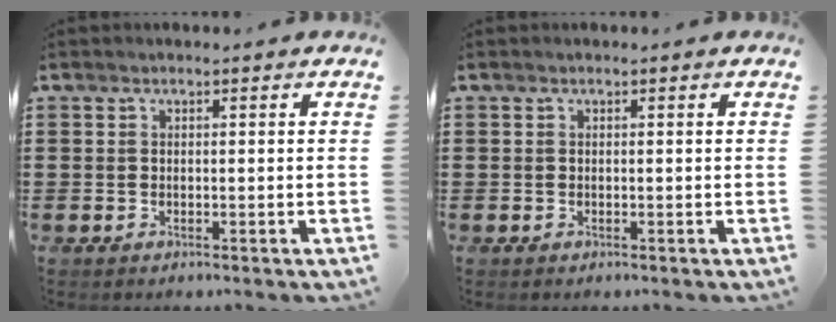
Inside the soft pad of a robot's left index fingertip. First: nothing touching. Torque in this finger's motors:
{"motor_torque": [0.00, 0.00, 0.00, 0.01]}